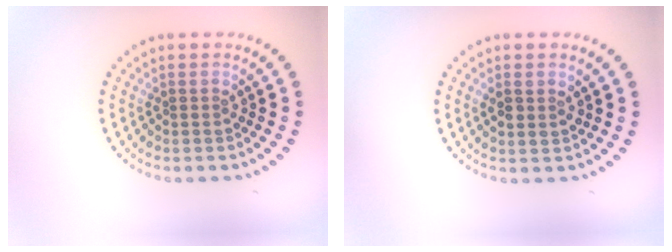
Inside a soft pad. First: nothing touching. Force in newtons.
{"total": 1.5, "press": 1.4, "slide": 0.4}